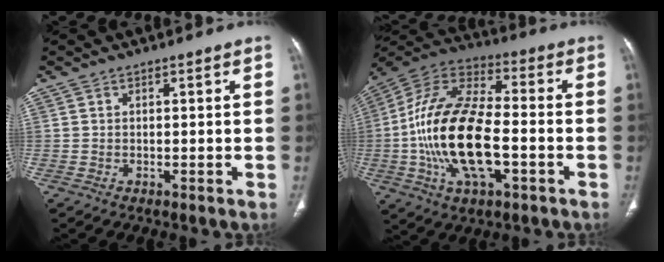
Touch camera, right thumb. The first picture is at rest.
{"total": 21.6, "force": [-3.8, 10.4, 18.6], "torque": [-0.365, 0.027, -0.068]}